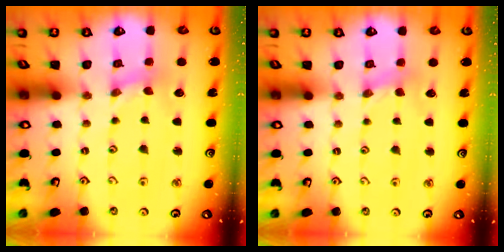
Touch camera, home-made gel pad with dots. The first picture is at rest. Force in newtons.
{"total": 1.9, "press": 1.8, "slide": 0.4}